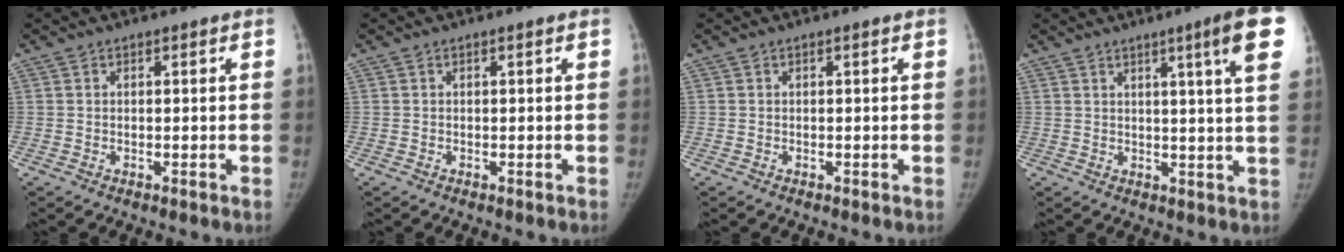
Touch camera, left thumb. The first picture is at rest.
{"total": 0.0}
{"total": 0.0}
{"total": 10.1, "force": [4.9, -0.1, 8.9], "torque": [-0.114, -0.022, 0.055]}